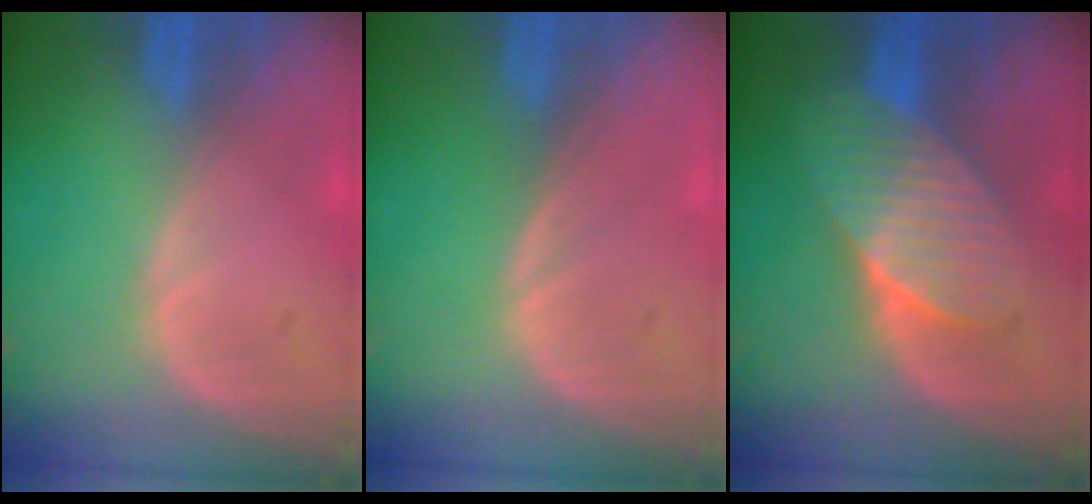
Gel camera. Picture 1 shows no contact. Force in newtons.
{"total": 0.0}
{"total": 7.4, "press": 7.0, "slide": 2.2}